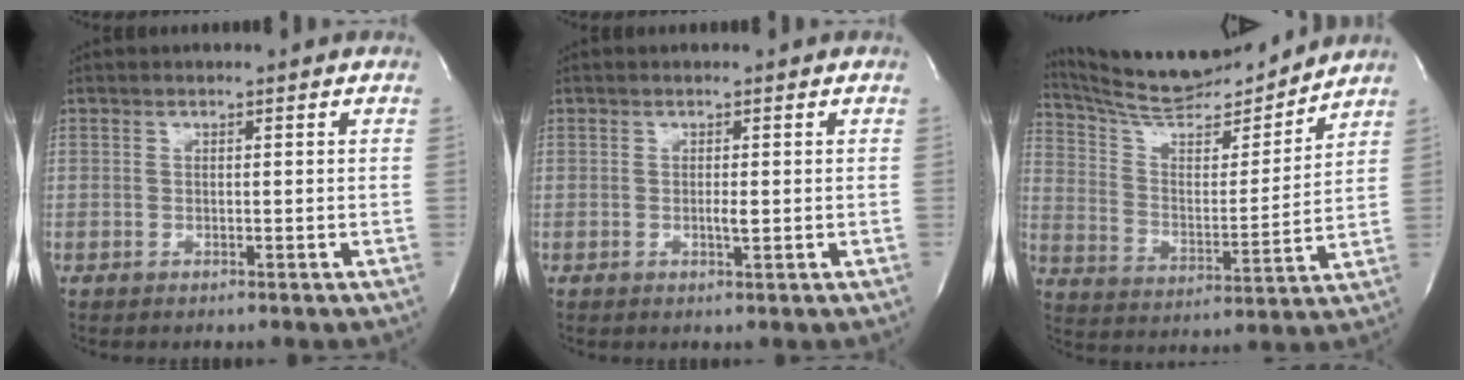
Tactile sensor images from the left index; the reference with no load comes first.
{"total": 1.1, "force": [-0.1, 0.0, 1.0], "torque": [-0.023, -0.003, -0.002]}
{"total": 17.1, "force": [16.2, 1.6, 5.2], "torque": [-0.102, -0.005, 0.271]}